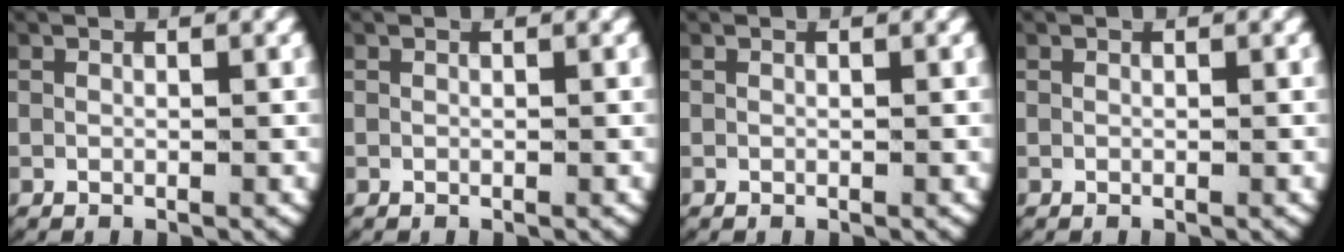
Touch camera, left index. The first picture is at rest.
{"total": 0.0}
{"total": 0.0}
{"total": 0.0}